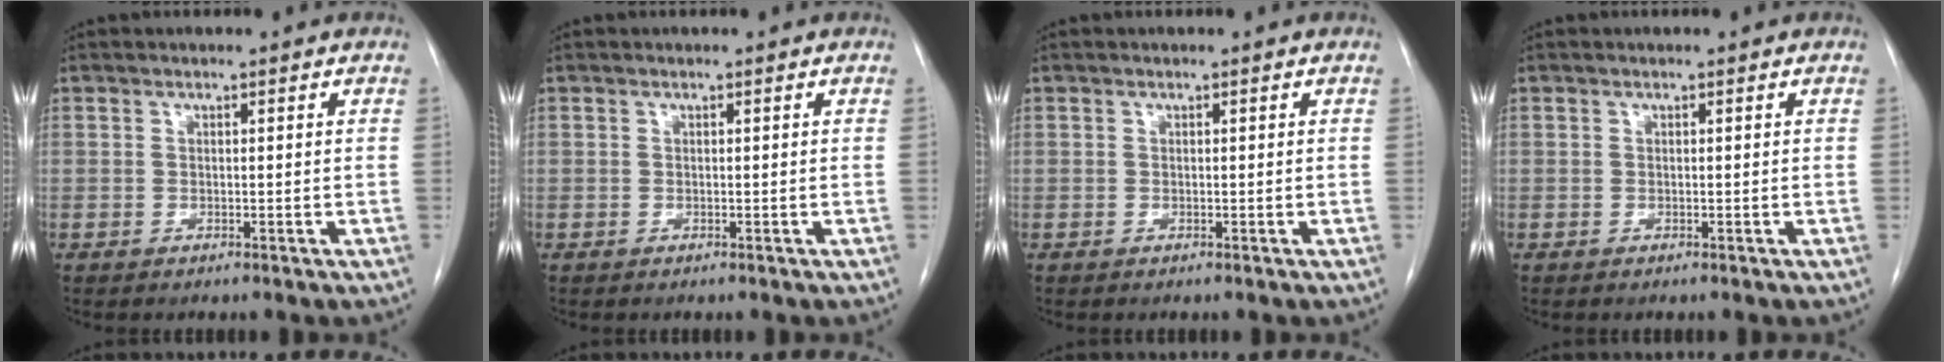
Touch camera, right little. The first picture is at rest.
{"total": 0.0}
{"total": 0.0}
{"total": 0.0}